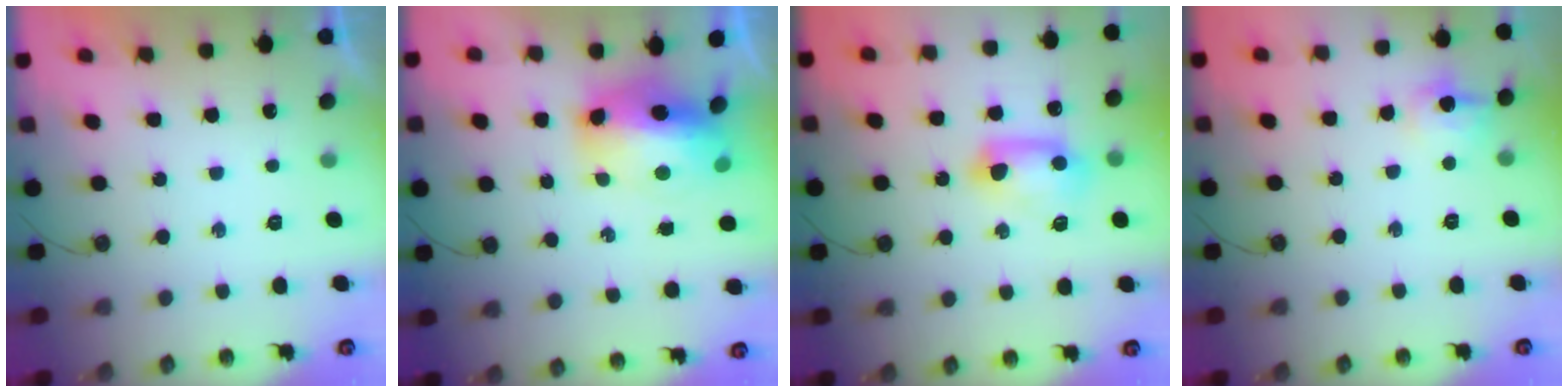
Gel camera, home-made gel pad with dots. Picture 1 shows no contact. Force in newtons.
{"total": 14.4, "press": 14.3, "slide": 2.1}
{"total": 10.9, "press": 10.4, "slide": 3.4}
{"total": 10.5, "press": 10.5, "slide": 1.0}